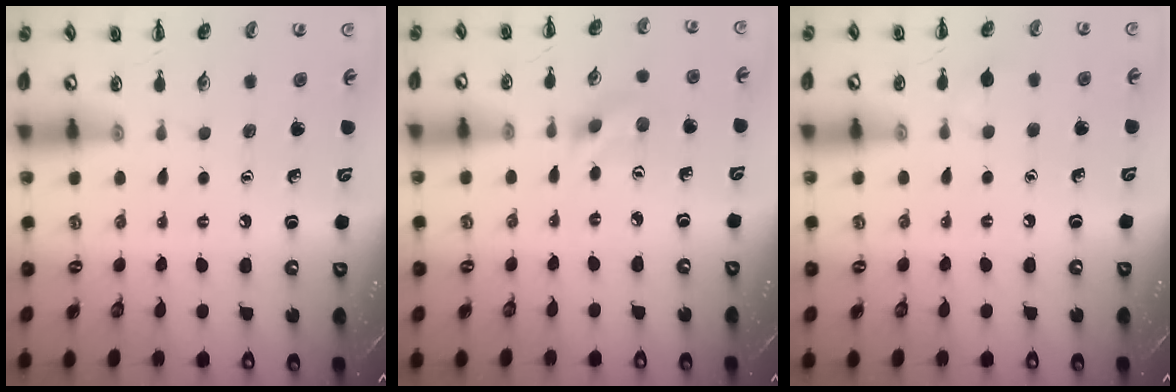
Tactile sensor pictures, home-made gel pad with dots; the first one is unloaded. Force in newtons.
{"total": 2.6, "press": 2.4, "slide": 1.0}
{"total": 2.9, "press": 2.7, "slide": 0.9}